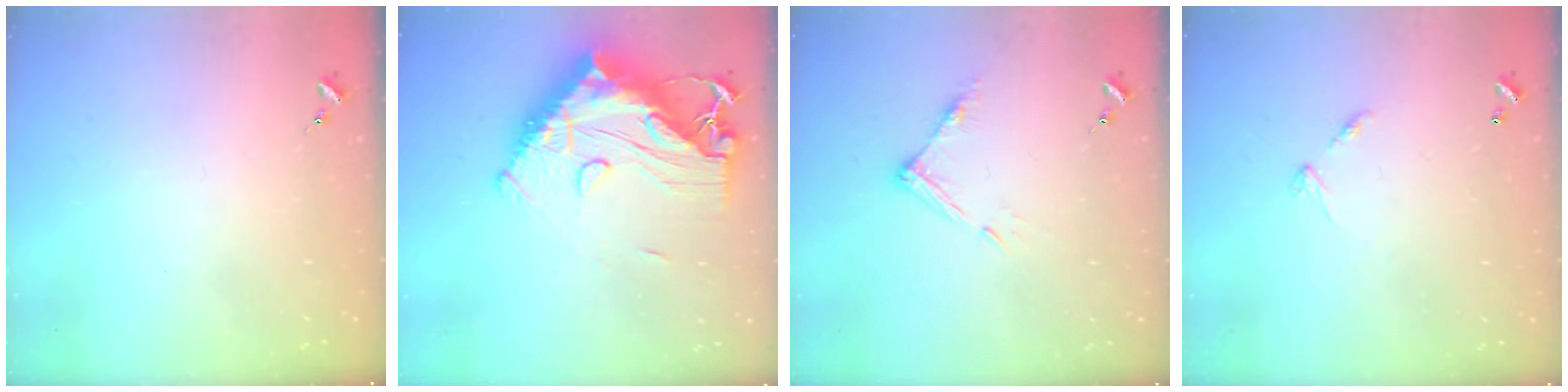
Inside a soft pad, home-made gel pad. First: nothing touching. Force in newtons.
{"total": 22.9, "press": 22.7, "slide": 2.4}
{"total": 8.0, "press": 8.0, "slide": 0.4}
{"total": 6.0, "press": 6.0, "slide": 0.5}